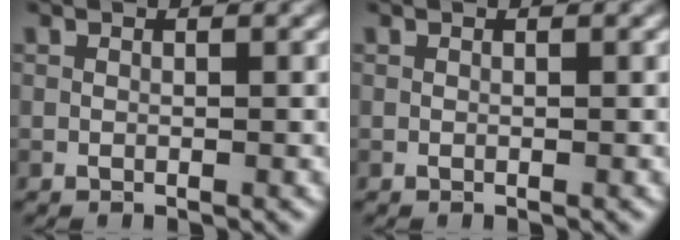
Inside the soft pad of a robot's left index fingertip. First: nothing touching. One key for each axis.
{"total": 0.0}